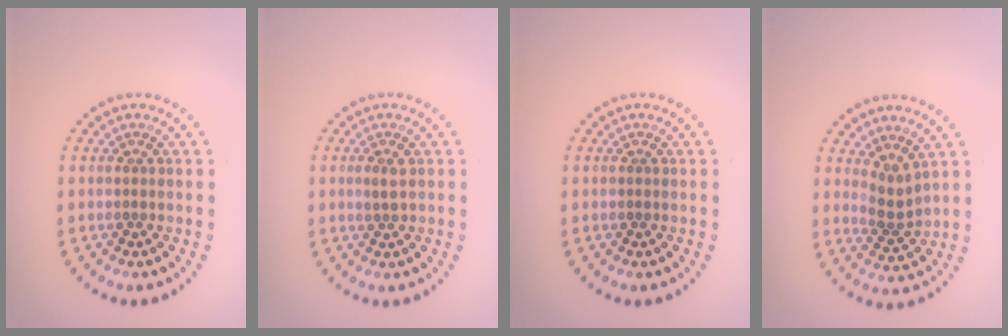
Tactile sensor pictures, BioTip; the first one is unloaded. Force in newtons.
{"total": 1.2, "press": 1.1, "slide": 0.4}
{"total": 0.0}
{"total": 2.1, "press": 1.5, "slide": 1.4}